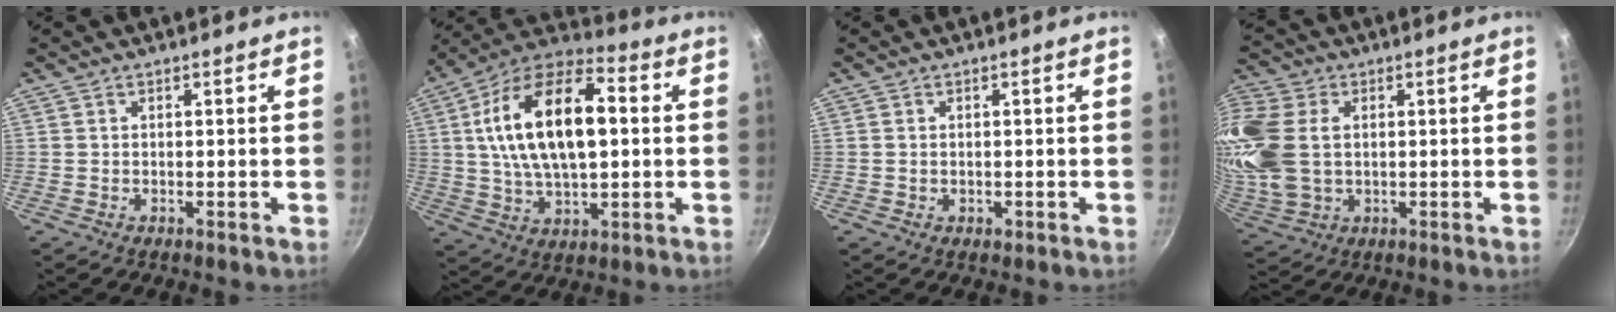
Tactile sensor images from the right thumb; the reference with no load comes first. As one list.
[{"total": 21.4, "force": [2.9, 10.8, 18.3], "torque": [-0.320, 0.021, 0.042]}, {"total": 1.0, "force": [-0.2, 0.8, 0.6], "torque": [-0.004, 0.002, 0.000]}, {"total": 20.0, "force": [2.4, 14.2, 14.0], "torque": [-0.369, 0.011, 0.057]}]